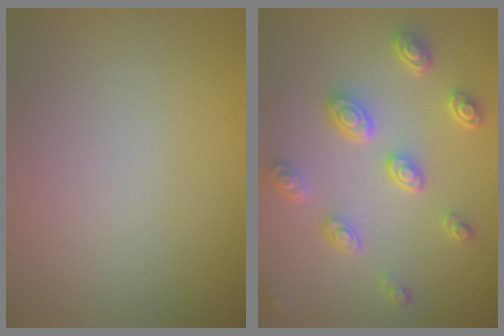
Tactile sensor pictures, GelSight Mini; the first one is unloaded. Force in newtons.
{"total": 4.9, "press": 3.9, "slide": 3.0}